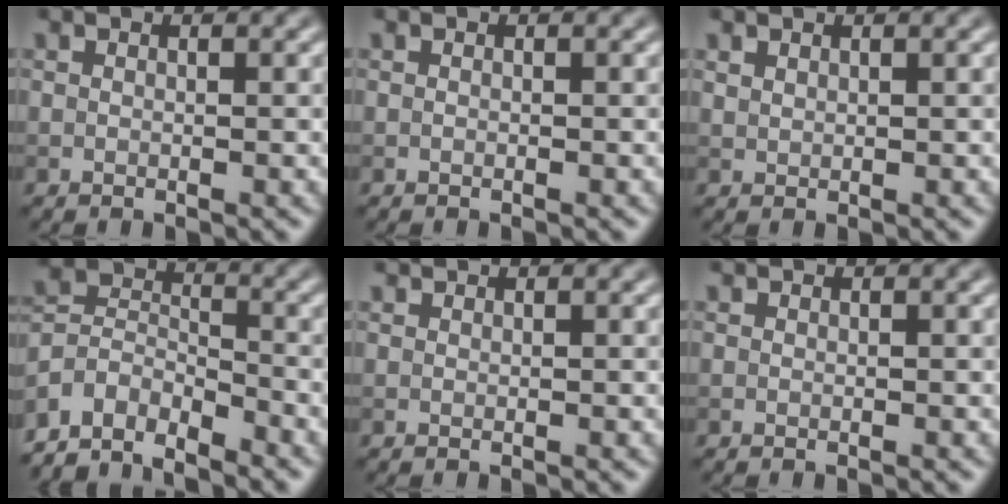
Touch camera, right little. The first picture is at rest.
{"total": 0.0}
{"total": 0.7, "force": [0.6, 0.3, 0.2], "torque": [-0.007, 0.000, 0.016]}
{"total": 6.0, "force": [-5.1, 2.4, 1.9], "torque": [-0.035, -0.001, -0.107]}
{"total": 0.6, "force": [0.6, 0.0, 0.1], "torque": [-0.002, 0.002, 0.014]}
{"total": 0.0}